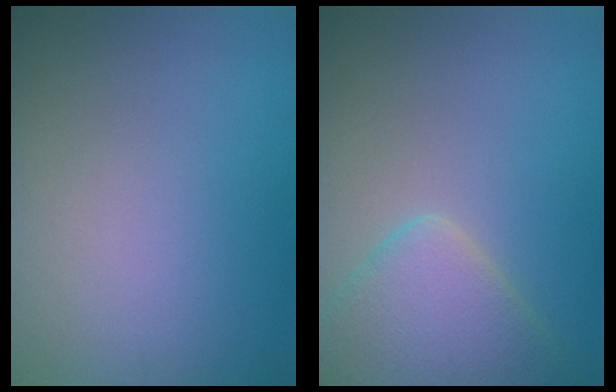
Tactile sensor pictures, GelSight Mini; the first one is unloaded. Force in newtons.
{"total": 5.0, "press": 5.0, "slide": 0.5}